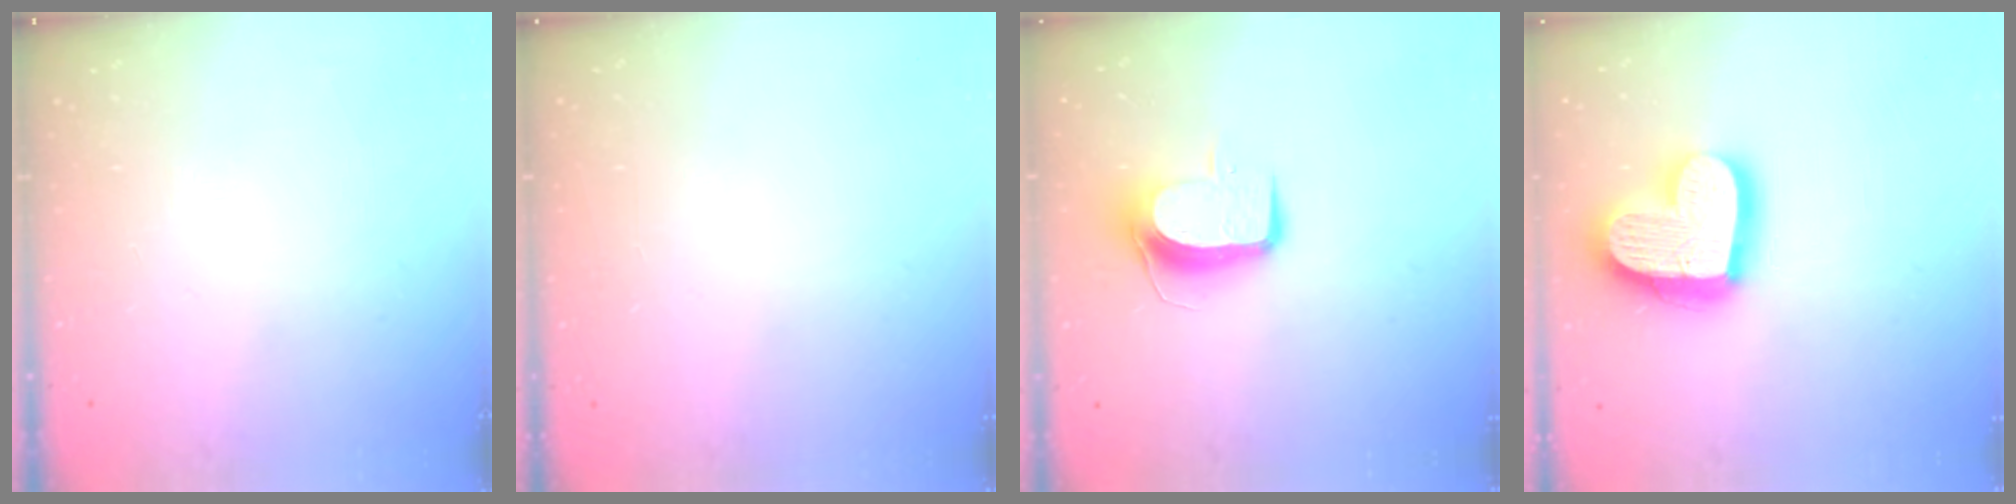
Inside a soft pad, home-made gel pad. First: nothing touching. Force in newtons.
{"total": 0.0}
{"total": 9.5, "press": 9.5, "slide": 0.8}
{"total": 21.1, "press": 21.0, "slide": 1.8}